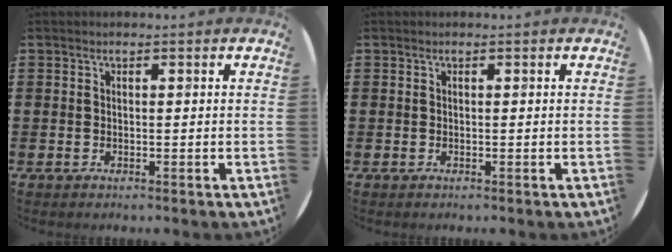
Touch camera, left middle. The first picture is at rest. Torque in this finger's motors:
{"motor_torque": [0.00, 0.00, 0.00, 0.00]}